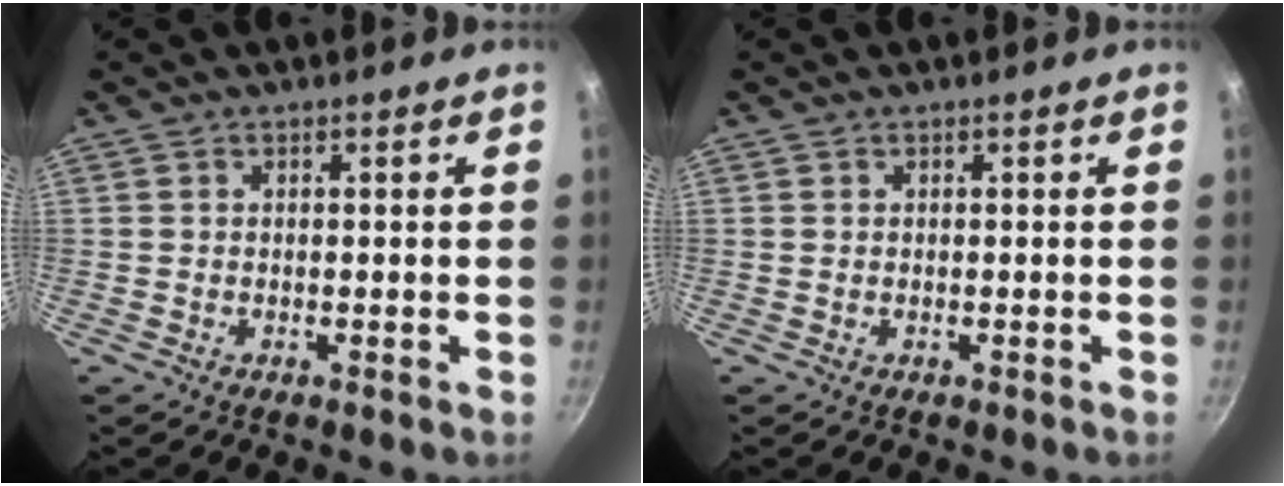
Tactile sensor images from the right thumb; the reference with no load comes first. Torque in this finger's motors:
{"motor_torque": [-0.10, 0.05, 0.05, 0.04, 0.01]}